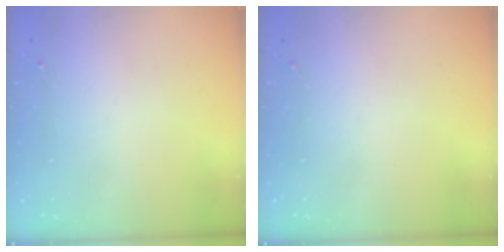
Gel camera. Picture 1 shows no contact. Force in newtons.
{"total": 0.0}